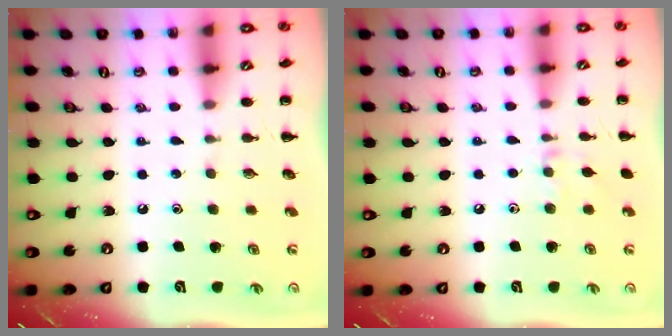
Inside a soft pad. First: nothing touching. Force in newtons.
{"total": 7.2, "press": 6.9, "slide": 1.8}